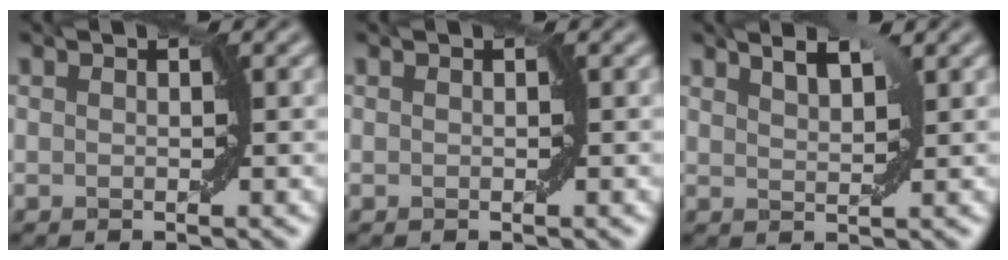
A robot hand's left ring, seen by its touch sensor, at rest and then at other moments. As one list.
[{"total": 0.0}, {"total": 3.0, "force": [2.4, 0.8, 1.7], "torque": [-0.012, 0.012, 0.019]}]